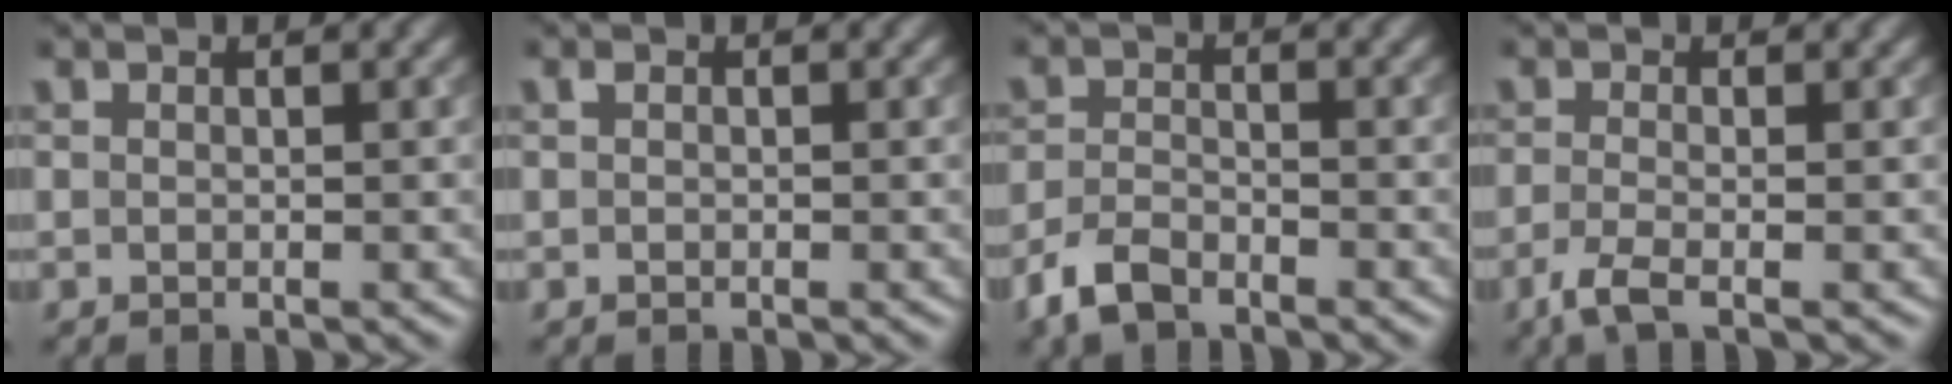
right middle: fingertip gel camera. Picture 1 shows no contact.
{"total": 0.0}
{"total": 3.1, "force": [-2.6, 1.1, 1.3], "torque": [-0.032, -0.004, -0.062]}
{"total": 3.0, "force": [-1.6, 0.8, 2.4], "torque": [-0.048, -0.011, -0.043]}